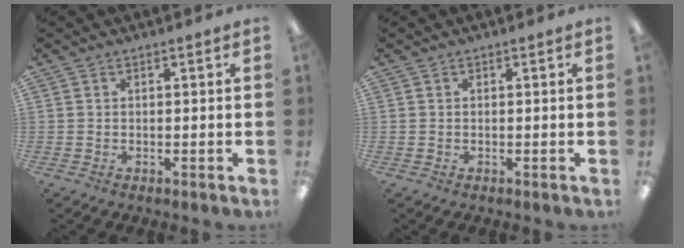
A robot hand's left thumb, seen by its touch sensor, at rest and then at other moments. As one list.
[{"total": 0.0}]